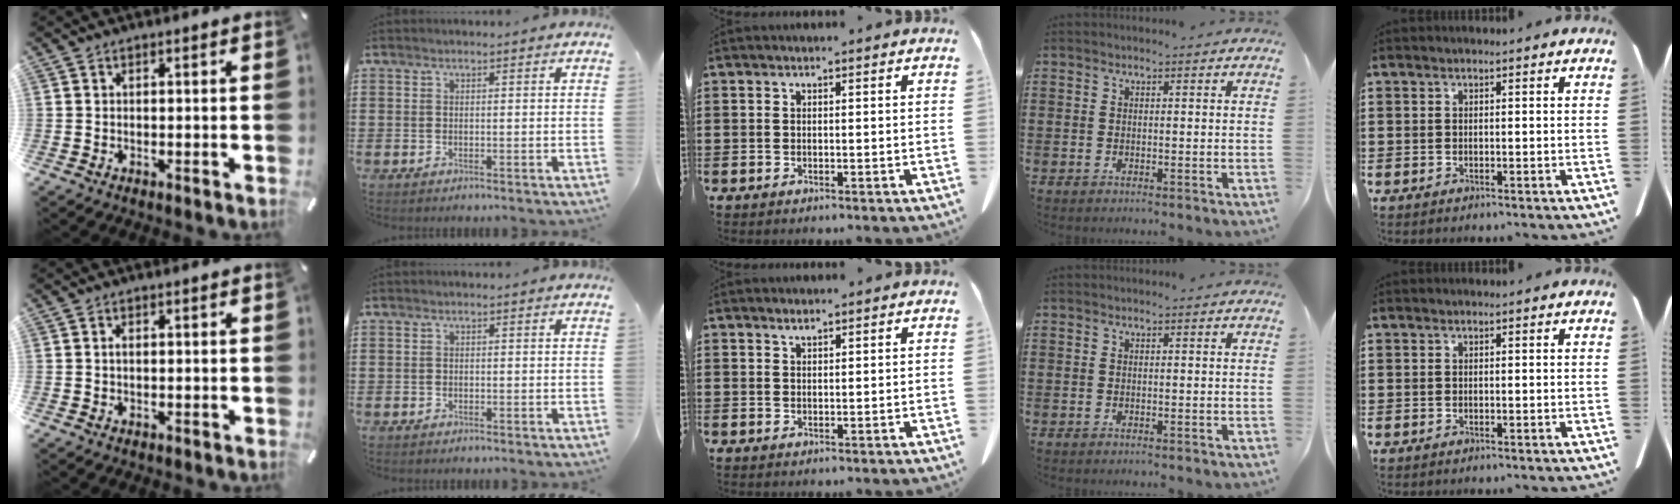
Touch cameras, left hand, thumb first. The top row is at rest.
{"thumb": {"total": 1.2, "force": [0.0, 0.6, 1.0], "torque": [-0.020, 0.003, -0.001]}, "index": {"total": 0.5, "force": [-0.4, 0.3, 0.0], "torque": [-0.002, 0.001, -0.009]}, "middle": {"total": 1.2, "force": [1.0, 0.1, 0.6], "torque": [-0.014, -0.001, 0.018]}}